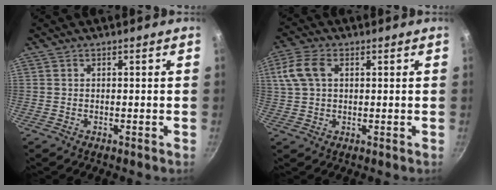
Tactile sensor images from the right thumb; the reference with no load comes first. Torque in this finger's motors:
{"motor_torque": [-0.63, 0.67, -0.31, 0.13, 0.09]}